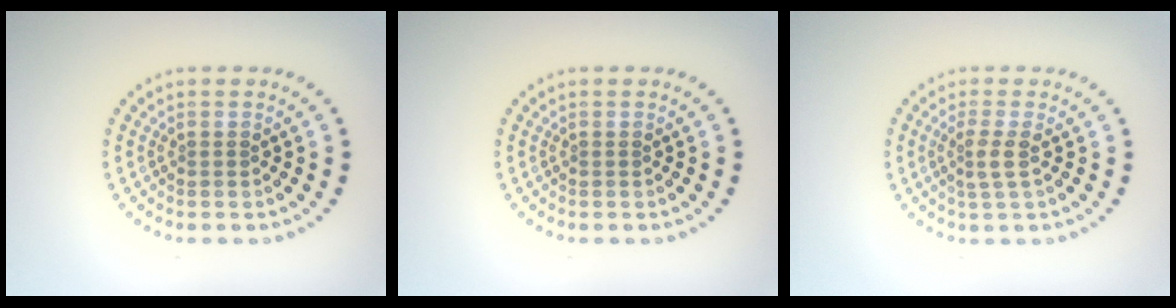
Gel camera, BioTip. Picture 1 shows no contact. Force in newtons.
{"total": 0.0}
{"total": 1.9, "press": 1.5, "slide": 1.2}